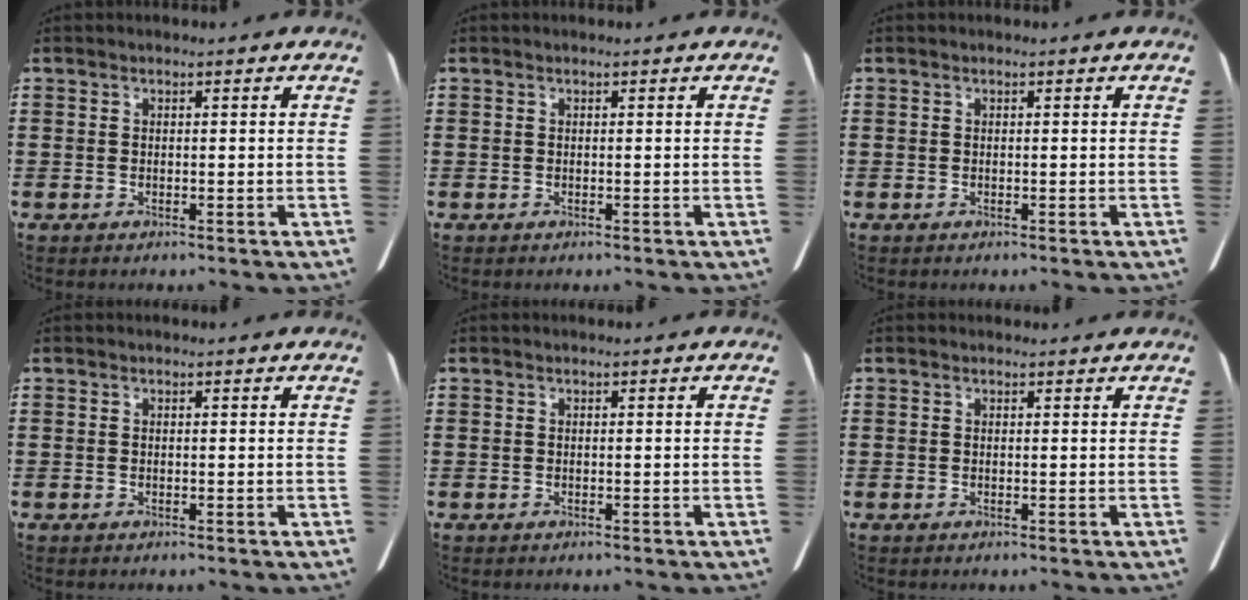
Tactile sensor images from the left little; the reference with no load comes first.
{"total": 0.0}
{"total": 0.0}
{"total": 0.0}
{"total": 0.0}
{"total": 0.5, "force": [0.4, 0.2, 0.2], "torque": [0.003, 0.000, 0.006]}